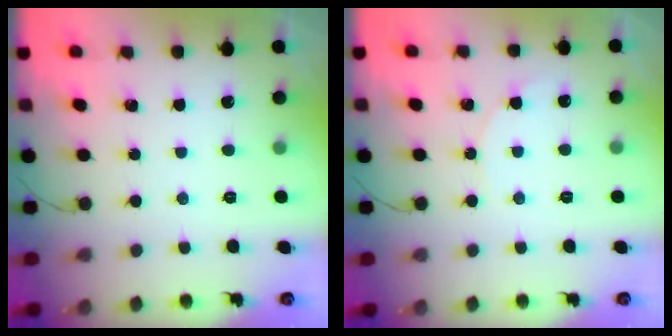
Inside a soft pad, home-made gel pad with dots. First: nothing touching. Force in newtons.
{"total": 4.5, "press": 4.5, "slide": 0.5}